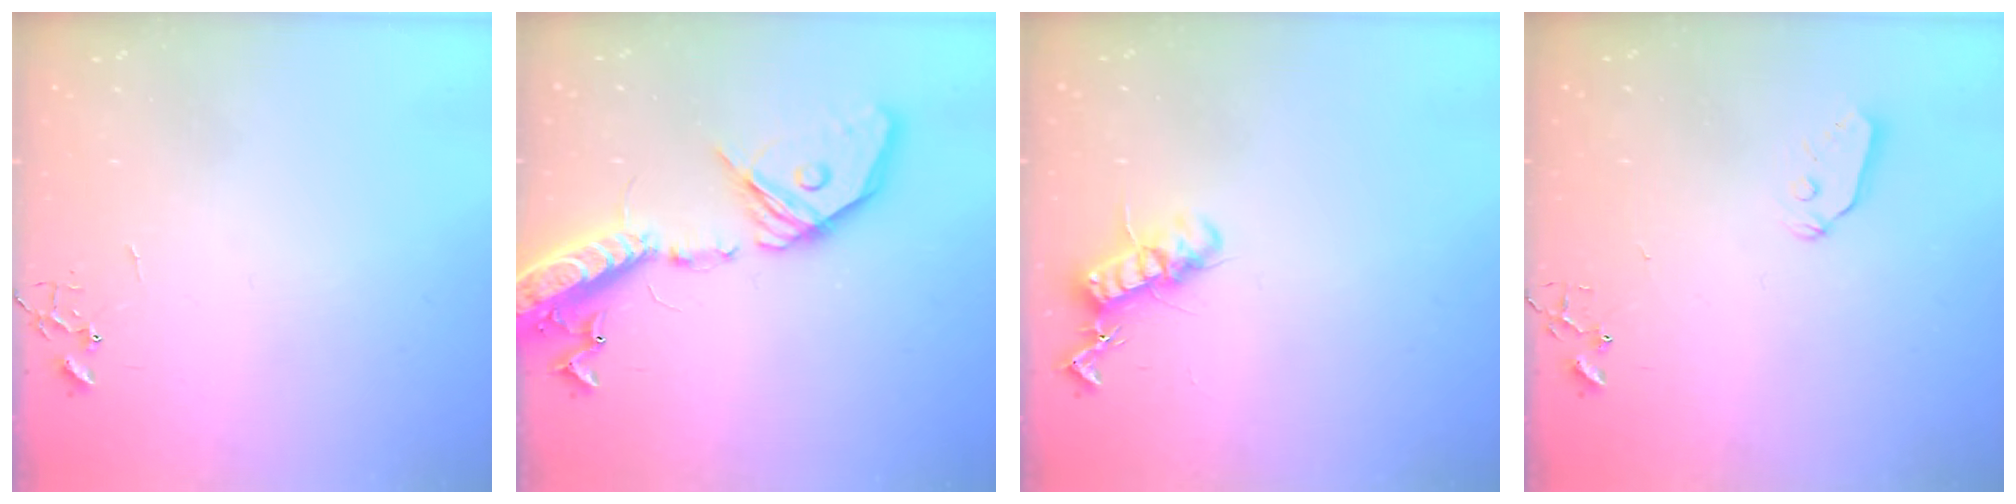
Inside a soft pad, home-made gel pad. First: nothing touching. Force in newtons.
{"total": 25.2, "press": 24.7, "slide": 4.9}
{"total": 12.5, "press": 12.5, "slide": 0.6}
{"total": 6.4, "press": 6.4, "slide": 0.3}